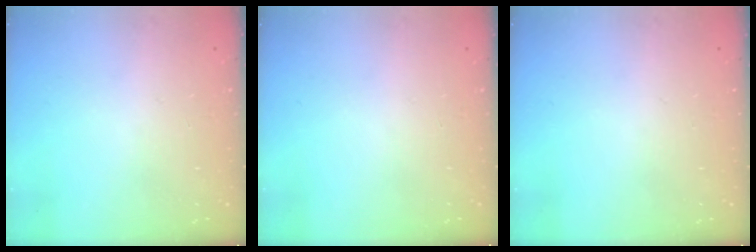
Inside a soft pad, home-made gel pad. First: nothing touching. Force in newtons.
{"total": 0.0}
{"total": 0.0}